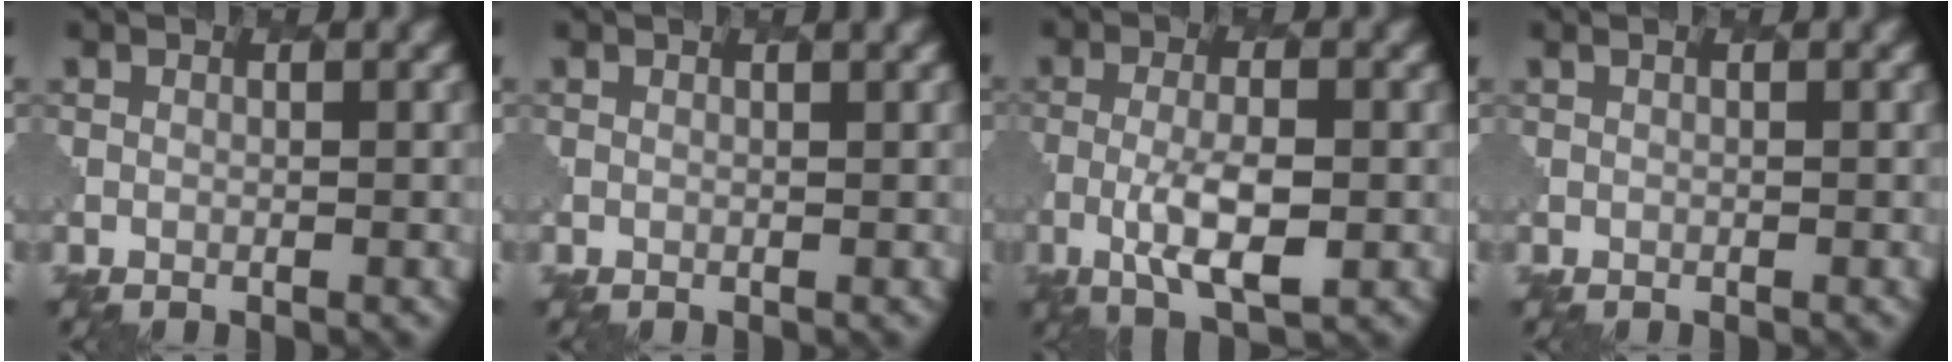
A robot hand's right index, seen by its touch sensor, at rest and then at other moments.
{"total": 0.9, "force": [0.4, 0.3, 0.7], "torque": [-0.007, -0.002, 0.005]}
{"total": 4.7, "force": [-1.1, 1.6, 4.3], "torque": [-0.086, -0.006, -0.019]}
{"total": 0.6, "force": [0.3, 0.1, 0.5], "torque": [-0.008, -0.001, 0.005]}